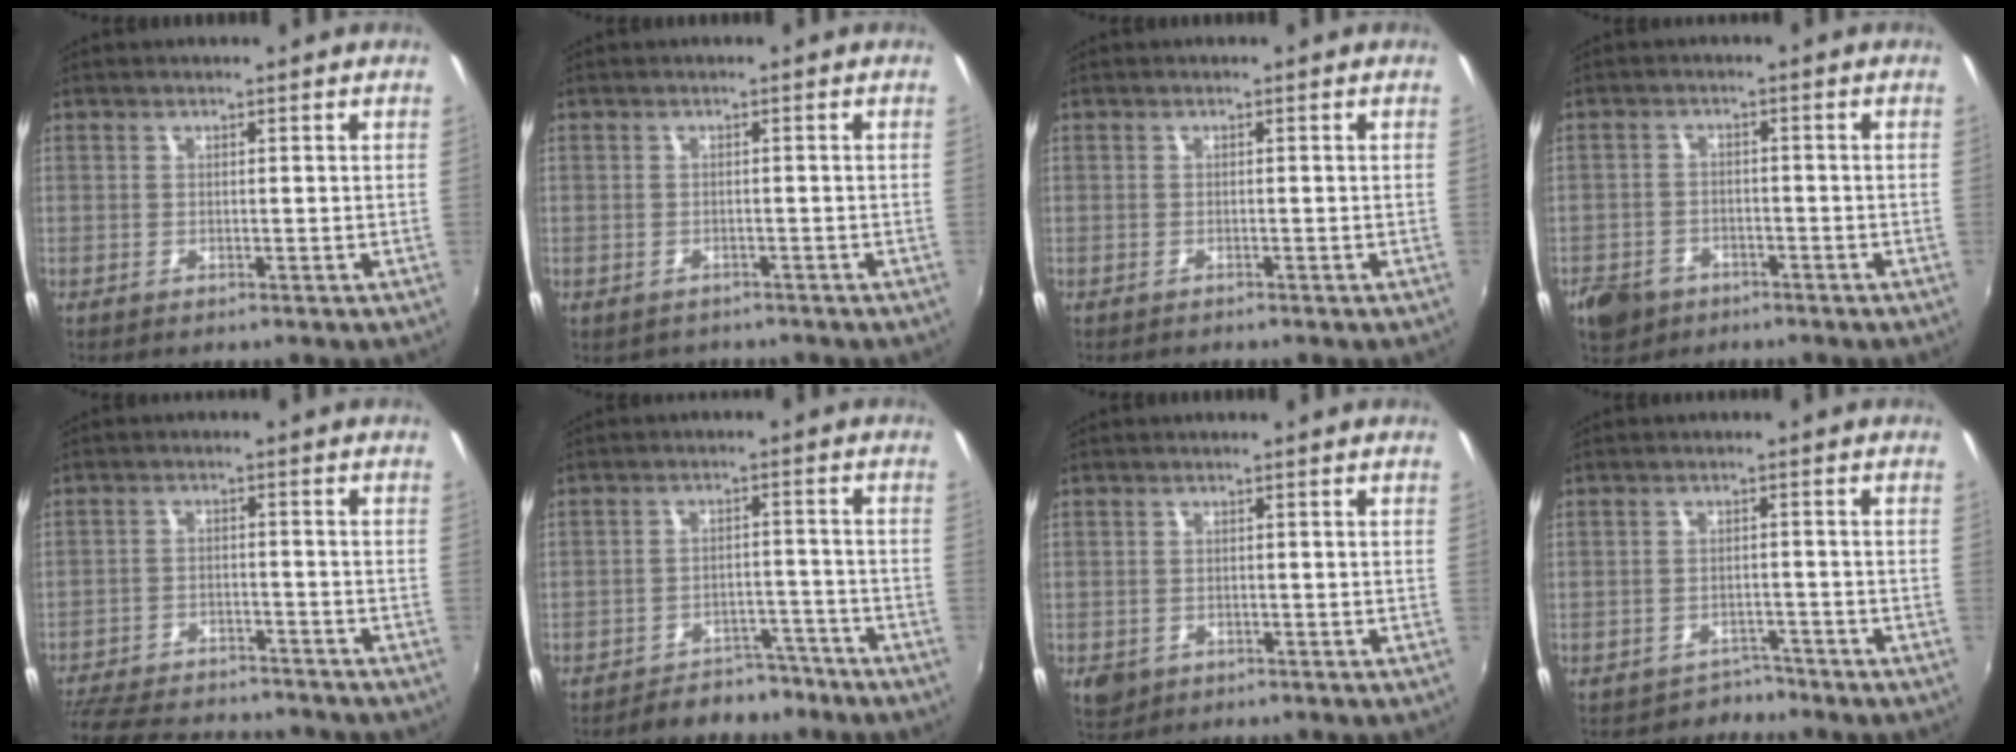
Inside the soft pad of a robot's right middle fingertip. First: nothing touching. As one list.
[{"total": 2.3, "force": [-1.9, 1.2, 0.3], "torque": [-0.014, -0.006, -0.023]}, {"total": 0.6, "force": [-0.6, 0.0, 0.0], "torque": [-0.003, -0.001, -0.009]}, {"total": 7.2, "force": [-4.5, 5.0, 2.5], "torque": [-0.076, 0.003, -0.071]}, {"total": 19.3, "force": [-16.6, 6.1, 7.8], "torque": [-0.184, -0.011, -0.240]}, {"total": 8.0, "force": [-6.8, 3.7, 2.3], "torque": [-0.051, 0.024, -0.081]}, {"total": 3.4, "force": [-1.4, 2.7, 1.4], "torque": [-0.033, -0.005, -0.019]}, {"total": 3.3, "force": [-2.9, 1.4, -0.7], "torque": [0.011, 0.009, -0.043]}]